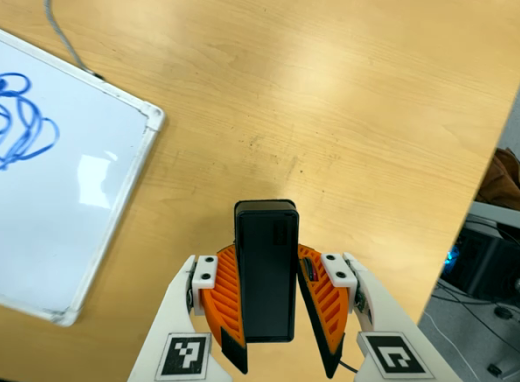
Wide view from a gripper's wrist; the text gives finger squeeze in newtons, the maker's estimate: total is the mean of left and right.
{"total": 5.6, "left": 5.6, "right": 5.7}